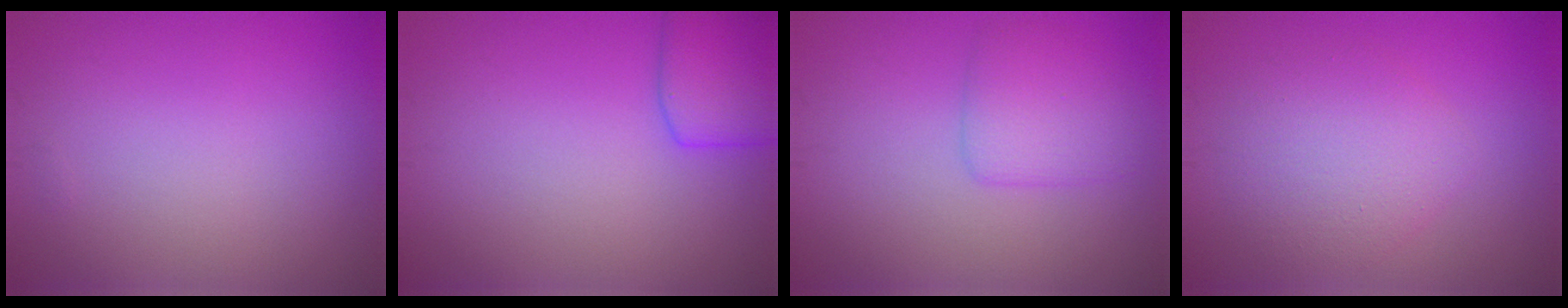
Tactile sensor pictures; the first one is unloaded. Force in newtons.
{"total": 3.9, "press": 3.8, "slide": 0.3}
{"total": 2.8, "press": 2.8, "slide": 0.2}
{"total": 4.1, "press": 4.1, "slide": 0.2}